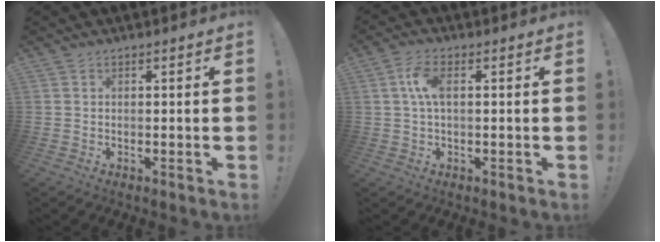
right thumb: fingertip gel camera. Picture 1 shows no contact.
{"total": 6.6, "force": [0.7, 3.1, 5.8], "torque": [-0.106, 0.007, 0.013]}